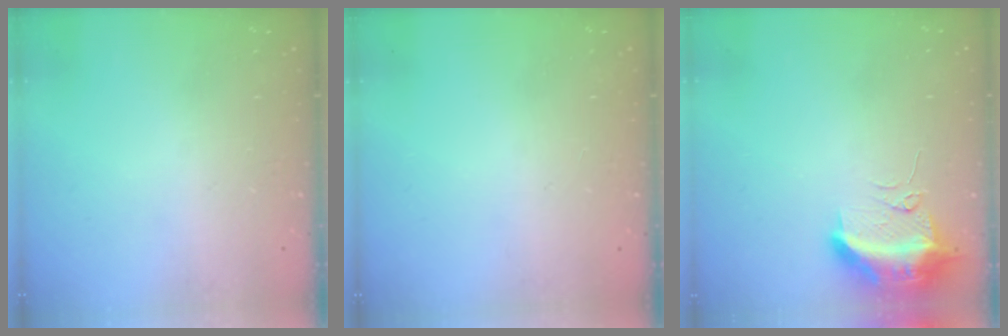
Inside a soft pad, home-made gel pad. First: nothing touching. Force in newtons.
{"total": 0.0}
{"total": 11.0, "press": 10.9, "slide": 1.3}